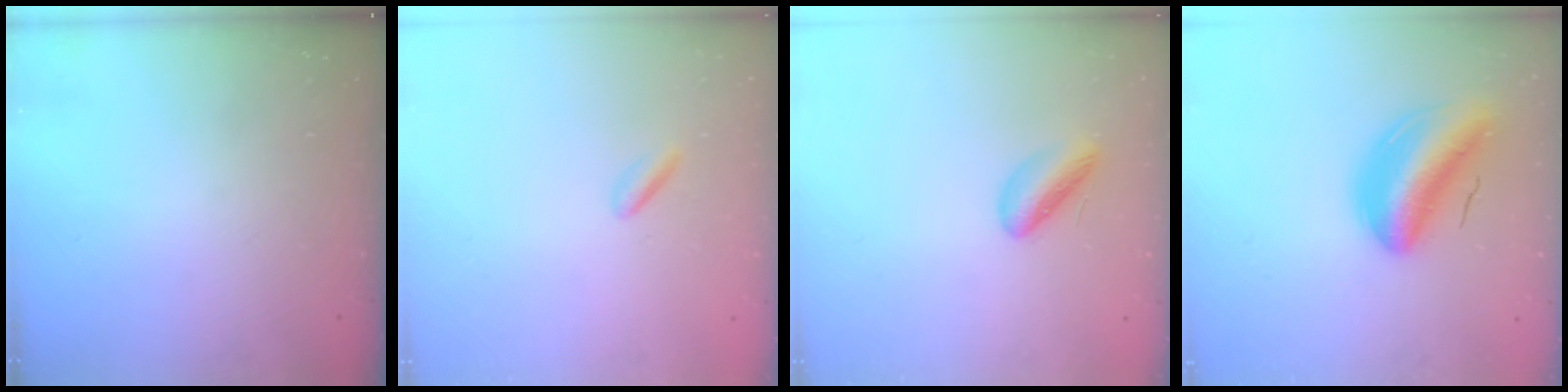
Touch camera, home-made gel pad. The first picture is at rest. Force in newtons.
{"total": 1.4, "press": 1.2, "slide": 0.8}
{"total": 5.8, "press": 5.8, "slide": 0.6}
{"total": 11.6, "press": 11.0, "slide": 3.7}